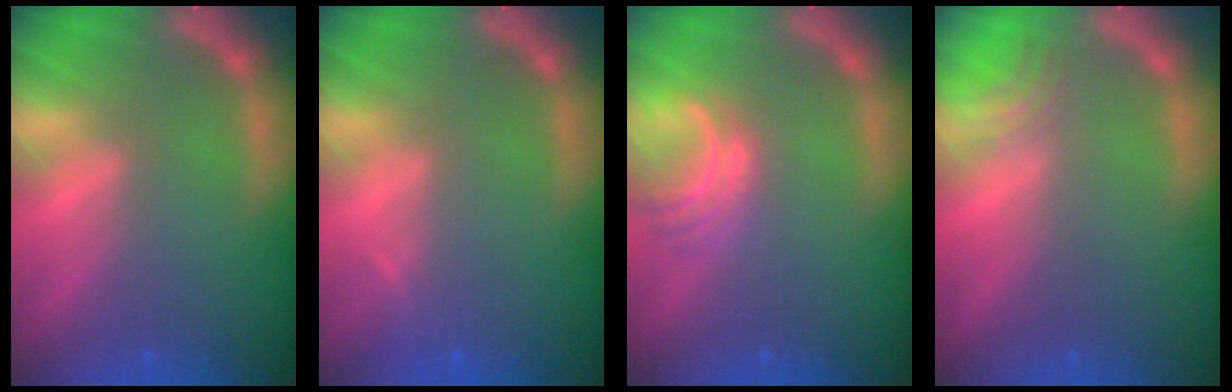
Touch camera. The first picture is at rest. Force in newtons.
{"total": 0.9}
{"total": 3.4}
{"total": 2.0}